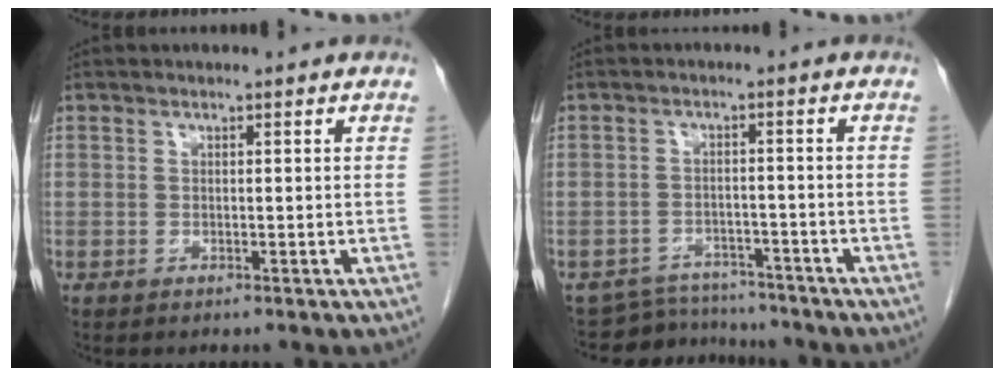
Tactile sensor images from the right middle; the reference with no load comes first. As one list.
[{"total": 6.5, "force": [-6.3, 1.4, -0.7], "torque": [0.013, 0.012, -0.095]}]